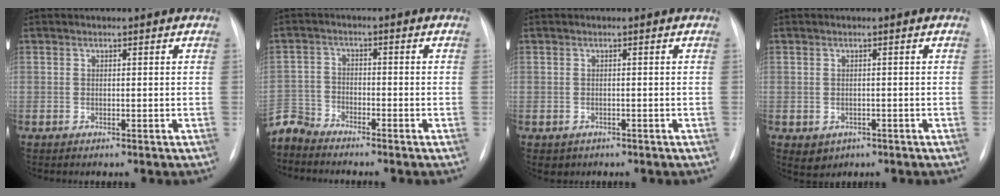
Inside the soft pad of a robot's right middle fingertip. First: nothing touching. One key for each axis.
{"total": 5.0, "fx": -4.9, "fy": 0.7, "fz": -0.5, "tx": 0.008, "ty": -0.007, "tz": -0.099}
{"total": 1.6, "fx": -0.8, "fy": 1.3, "fz": 0.2, "tx": -0.004, "ty": 0.002, "tz": -0.004}
{"total": 2.7, "fx": -1.1, "fy": 2.3, "fz": 0.9, "tx": -0.011, "ty": 0.001, "tz": -0.002}